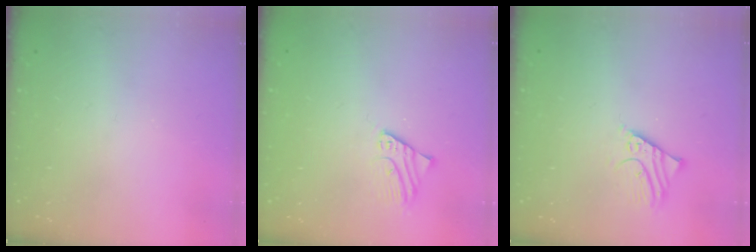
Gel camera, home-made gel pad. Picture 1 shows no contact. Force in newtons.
{"total": 2.3, "press": 2.3, "slide": 0.1}
{"total": 3.2, "press": 3.2, "slide": 0.3}